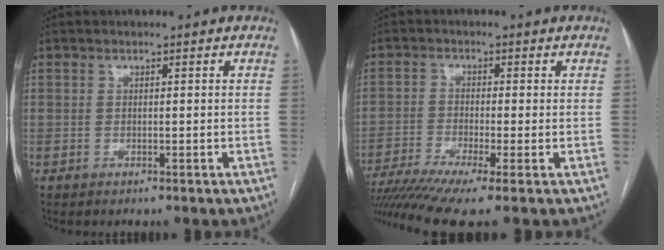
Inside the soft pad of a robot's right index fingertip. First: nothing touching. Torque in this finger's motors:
{"motor_torque": [1.24, -0.90, 0.35, 0.10]}